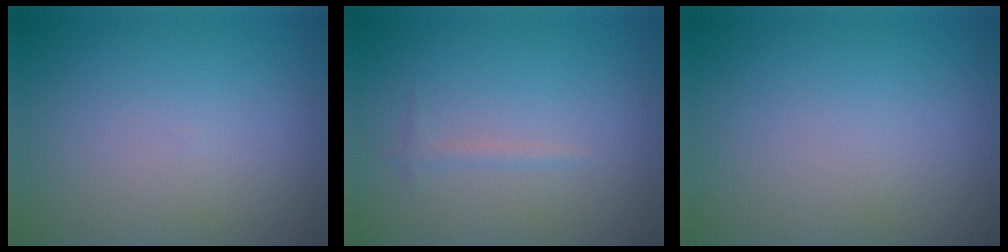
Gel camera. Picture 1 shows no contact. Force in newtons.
{"total": 0.7, "press": 0.7, "slide": 0.1}
{"total": 0.0}